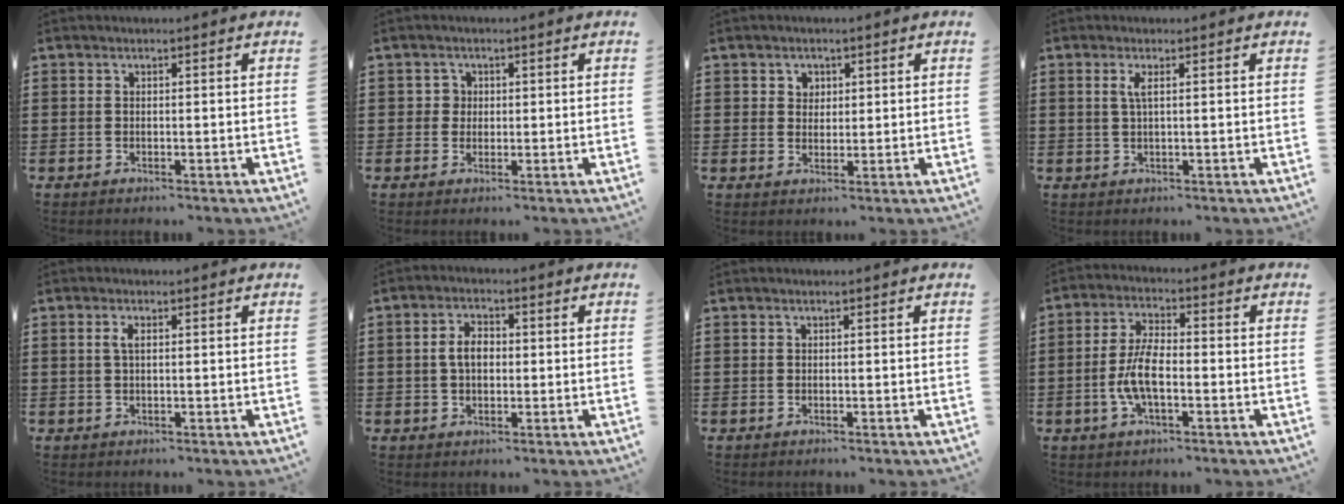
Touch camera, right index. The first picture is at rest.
{"total": 1.7, "force": [0.3, 1.6, 0.6], "torque": [-0.020, 0.007, 0.006]}
{"total": 1.9, "force": [1.0, 1.6, 0.3], "torque": [-0.014, 0.007, 0.018]}
{"total": 1.9, "force": [0.5, 0.0, 1.8], "torque": [-0.046, -0.006, 0.006]}
{"total": 1.6, "force": [0.4, 0.4, 1.5], "torque": [-0.032, 0.002, 0.006]}
{"total": 3.9, "force": [0.1, 2.3, 3.2], "torque": [-0.066, 0.008, 0.002]}
{"total": 0.0}
{"total": 6.3, "force": [-1.5, 2.4, 5.7], "torque": [-0.131, -0.003, -0.036]}